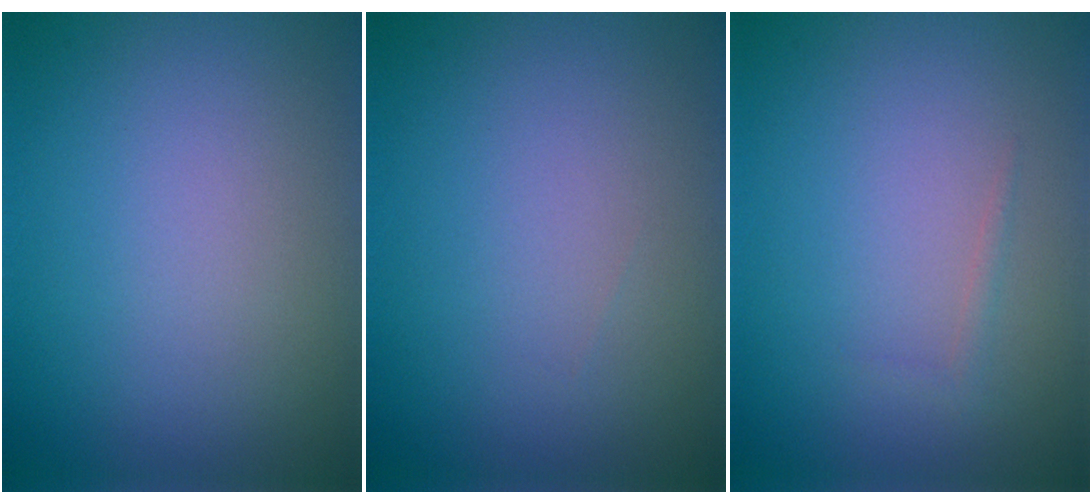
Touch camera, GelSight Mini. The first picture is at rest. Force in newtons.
{"total": 0.0}
{"total": 0.6, "press": 0.6, "slide": 0.0}